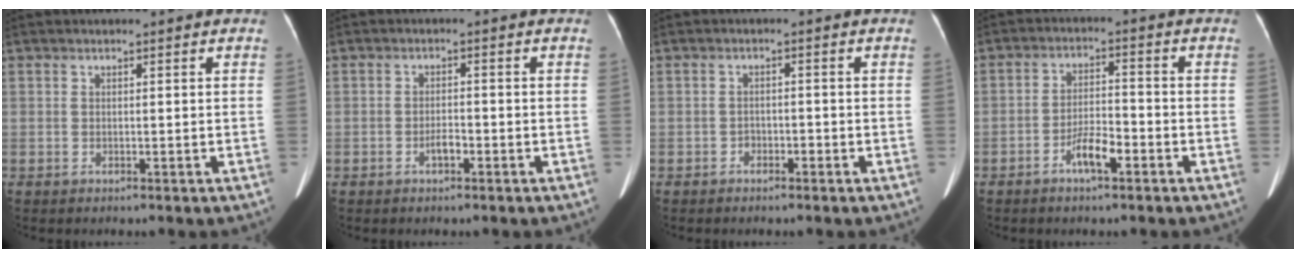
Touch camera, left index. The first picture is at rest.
{"total": 1.9, "force": [-1.1, 0.7, 1.4], "torque": [-0.025, 0.002, -0.018]}
{"total": 1.4, "force": [-1.0, 0.8, 0.4], "torque": [-0.005, 0.004, -0.017]}
{"total": 4.9, "force": [-2.8, 1.3, 3.8], "torque": [-0.076, 0.006, -0.050]}